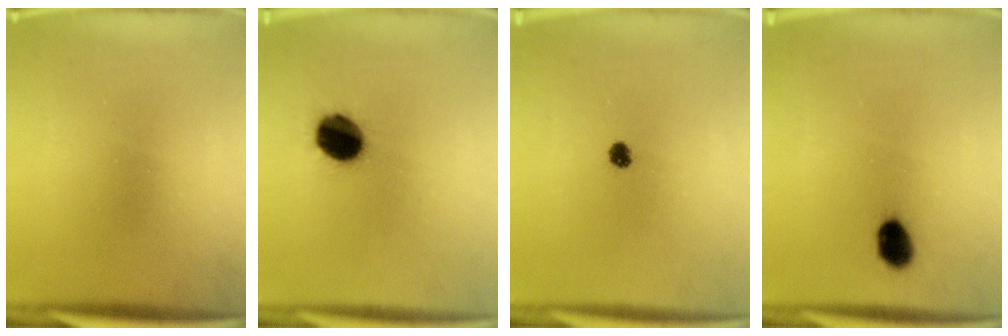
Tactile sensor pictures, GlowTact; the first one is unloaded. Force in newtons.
{"total": 10.5}
{"total": 1.9}
{"total": 5.1}